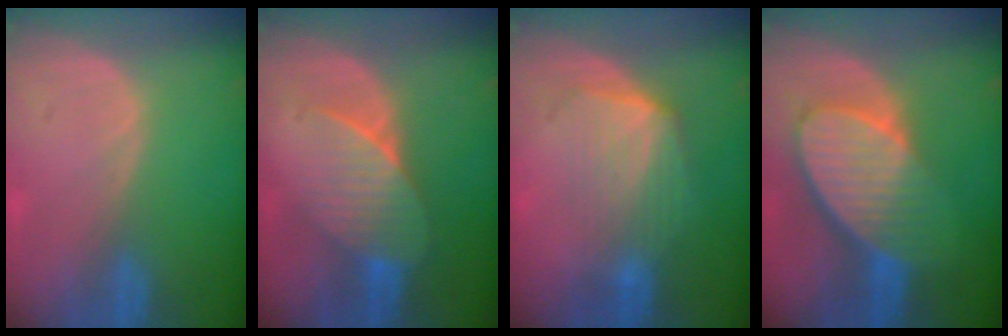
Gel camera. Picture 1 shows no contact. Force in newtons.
{"total": 7.0, "press": 6.6, "slide": 2.3}
{"total": 7.2, "press": 6.5, "slide": 3.0}
{"total": 9.6, "press": 8.4, "slide": 4.6}